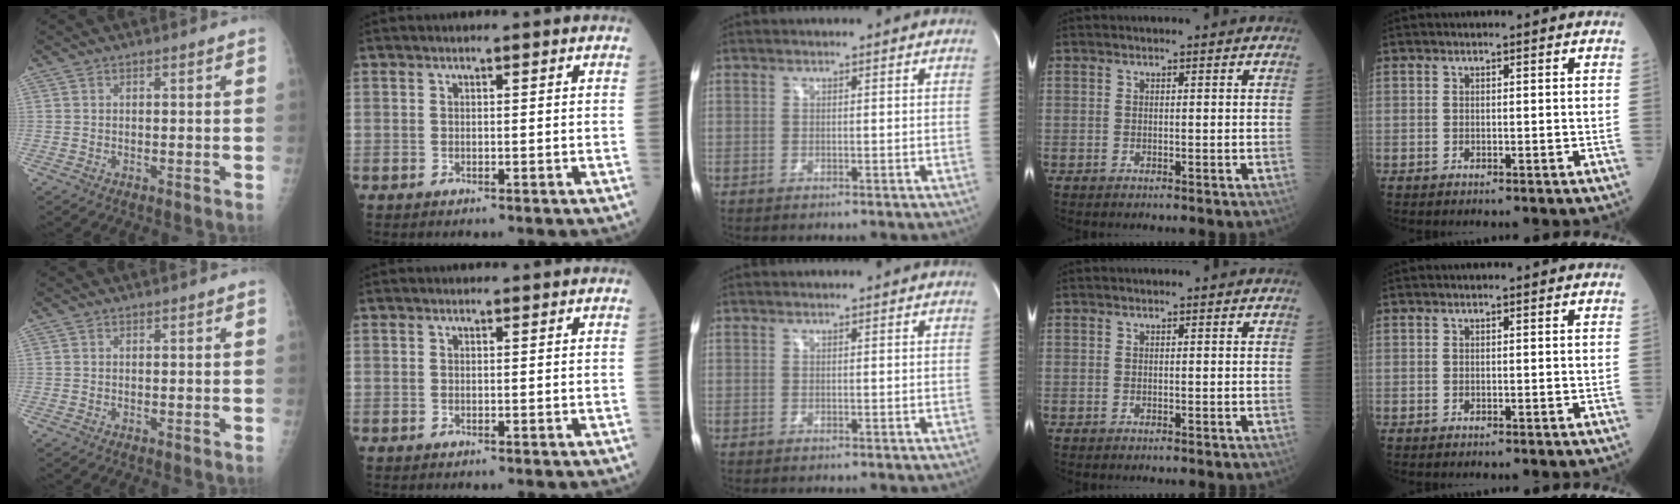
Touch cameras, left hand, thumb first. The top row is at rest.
{"index": {"total": 0.5, "force": [0.4, 0.2, -0.1], "torque": [0.000, 0.004, 0.006]}}